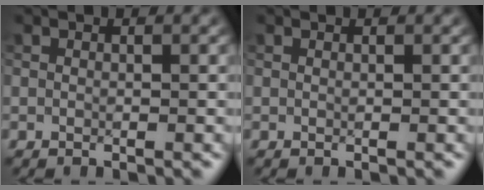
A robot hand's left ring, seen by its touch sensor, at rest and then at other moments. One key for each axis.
{"total": 0.0}